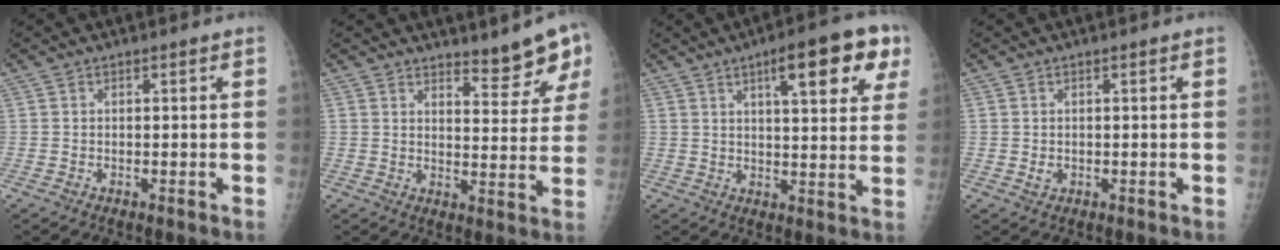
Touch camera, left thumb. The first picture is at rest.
{"total": 7.0, "force": [5.6, 1.9, 3.8], "torque": [-0.020, -0.046, 0.075]}
{"total": 14.1, "force": [6.8, 4.1, 11.7], "torque": [-0.123, -0.012, 0.085]}
{"total": 1.0, "force": [-0.1, 0.8, 0.6], "torque": [-0.001, 0.000, 0.002]}